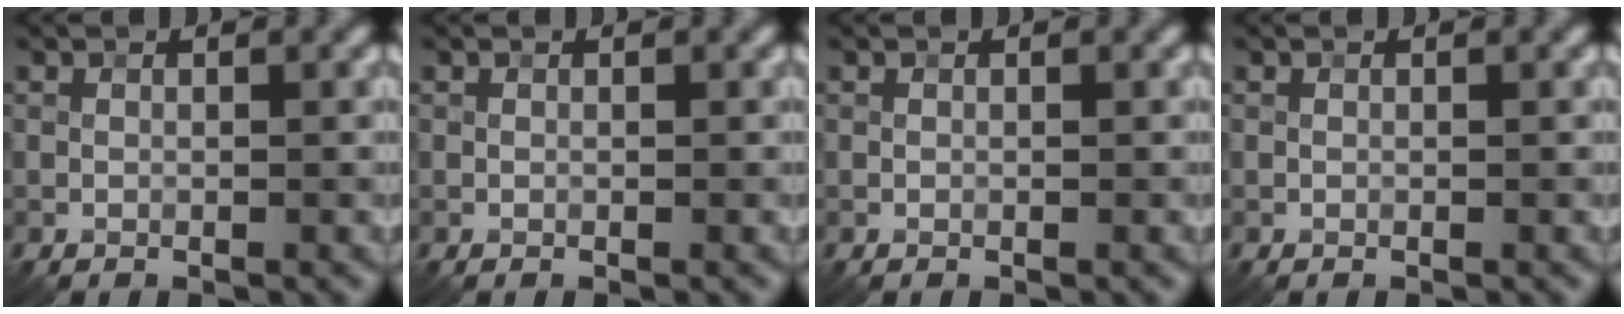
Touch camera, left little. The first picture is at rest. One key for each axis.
{"total": 0.0}
{"total": 0.0}
{"total": 0.0}